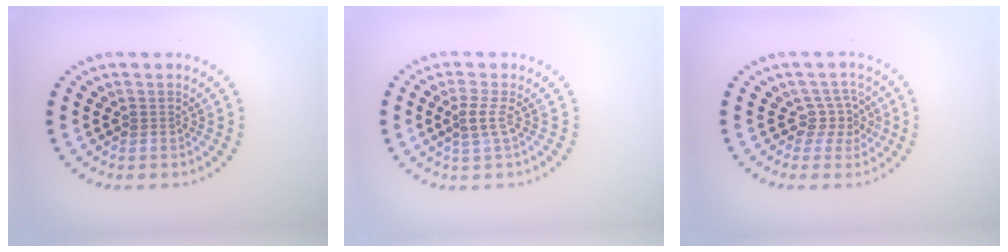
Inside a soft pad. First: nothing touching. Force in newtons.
{"total": 1.6, "press": 1.1, "slide": 1.2}
{"total": 2.2, "press": 1.6, "slide": 1.5}